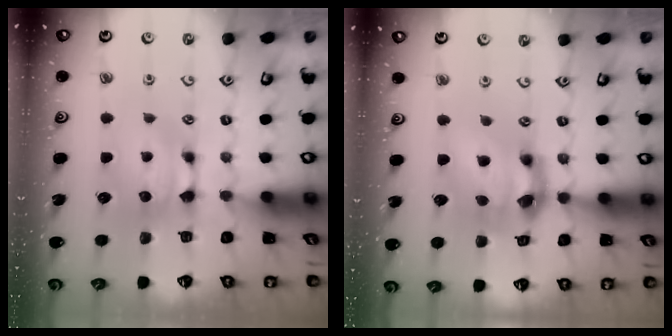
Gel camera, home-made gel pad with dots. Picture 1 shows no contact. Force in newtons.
{"total": 6.8, "press": 6.3, "slide": 2.4}